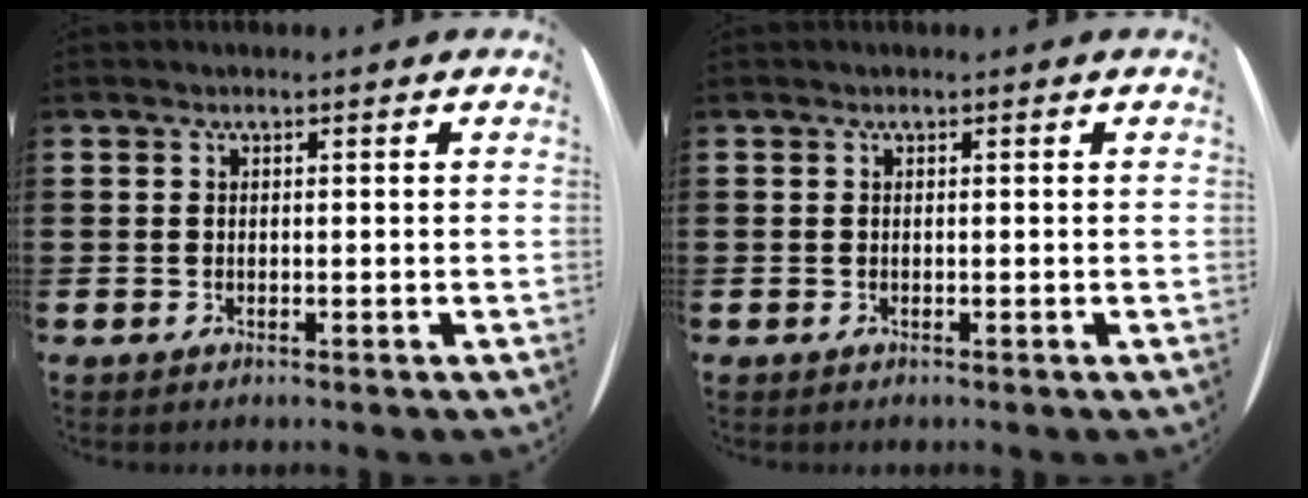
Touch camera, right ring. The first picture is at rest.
{"total": 0.0}